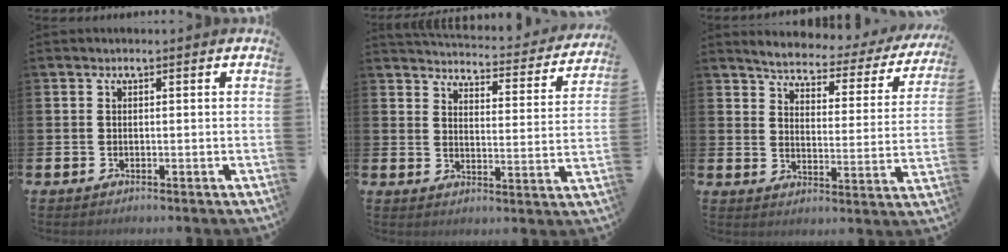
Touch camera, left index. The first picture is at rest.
{"total": 4.0, "force": [4.0, 0.5, 0.7], "torque": [-0.024, -0.038, 0.061]}
{"total": 3.9, "force": [3.6, 0.9, 1.1], "torque": [-0.044, -0.031, 0.052]}